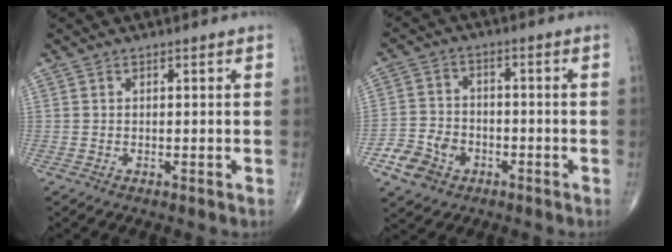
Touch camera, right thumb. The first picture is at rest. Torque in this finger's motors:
{"motor_torque": [1.75, 1.70, -0.05, -0.16, 0.10]}